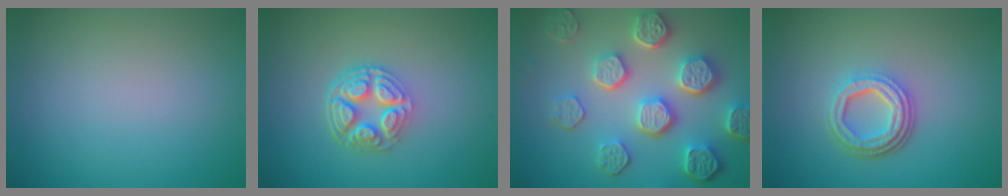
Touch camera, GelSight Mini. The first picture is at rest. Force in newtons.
{"total": 4.8, "press": 3.4, "slide": 3.4}
{"total": 7.7, "press": 5.9, "slide": 4.9}
{"total": 4.3, "press": 3.3, "slide": 2.9}